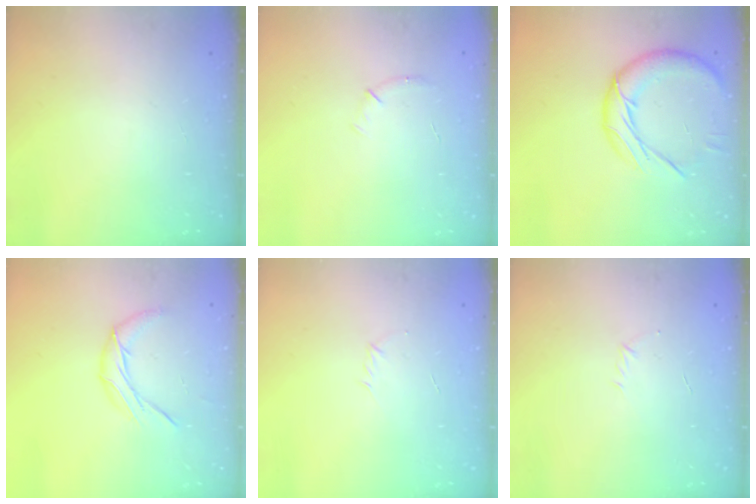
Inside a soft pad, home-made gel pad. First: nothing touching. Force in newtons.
{"total": 5.5, "press": 5.2, "slide": 1.6}
{"total": 14.2, "press": 14.2, "slide": 0.8}
{"total": 8.4, "press": 8.4, "slide": 0.3}
{"total": 2.9, "press": 2.8, "slide": 0.8}
{"total": 2.9, "press": 2.8, "slide": 0.7}